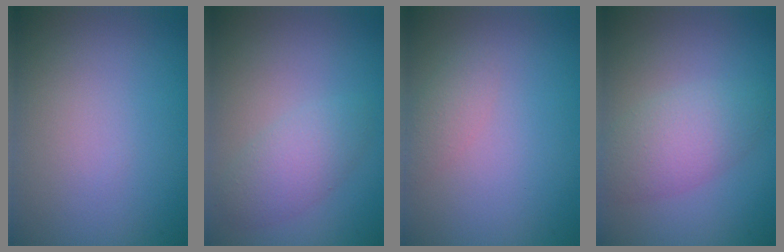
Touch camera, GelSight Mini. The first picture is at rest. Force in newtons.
{"total": 2.7, "press": 2.6, "slide": 0.1}
{"total": 1.4, "press": 1.4, "slide": 0.1}
{"total": 3.8, "press": 3.8, "slide": 0.1}